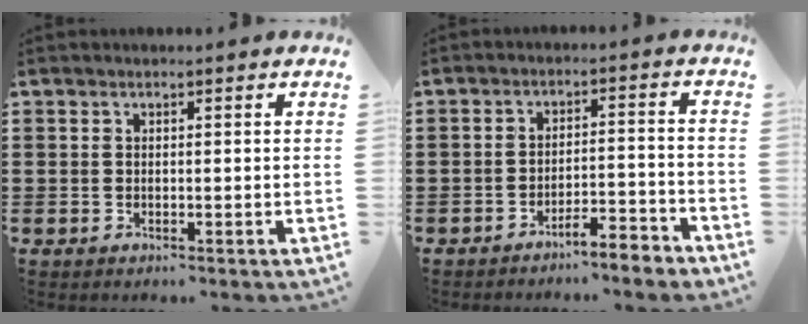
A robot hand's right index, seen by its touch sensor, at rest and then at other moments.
{"total": 4.5, "force": [-4.3, -0.2, 1.2], "torque": [-0.022, -0.001, -0.088]}